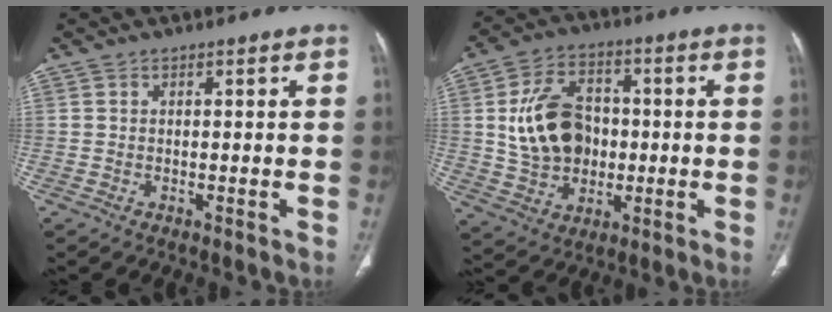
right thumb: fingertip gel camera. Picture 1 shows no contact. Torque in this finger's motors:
{"motor_torque": [0.74, 0.79, 1.15, 0.13, 0.38]}